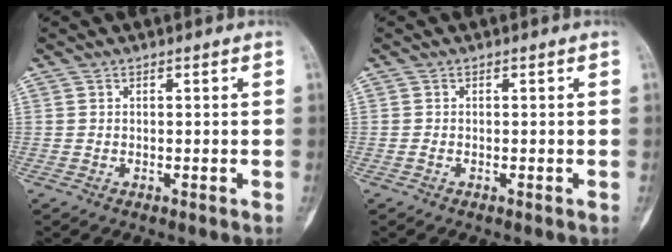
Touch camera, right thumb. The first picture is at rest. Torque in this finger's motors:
{"motor_torque": [0.15, 0.01, 0.10, -0.10, 0.11]}